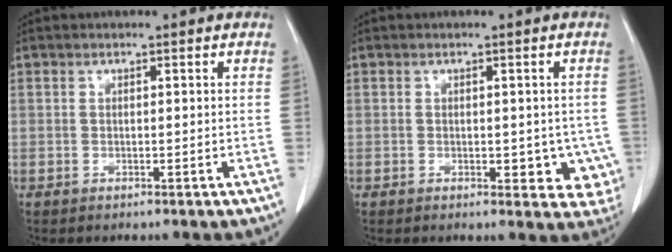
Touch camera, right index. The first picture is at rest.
{"total": 6.1, "force": [-1.1, 3.4, 5.0], "torque": [-0.032, -0.003, -0.008]}